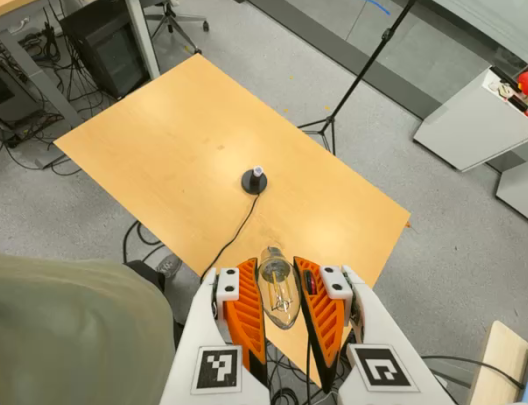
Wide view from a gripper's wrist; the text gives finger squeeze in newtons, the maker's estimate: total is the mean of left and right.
{"total": 21.3, "left": 23.4, "right": 19.2}